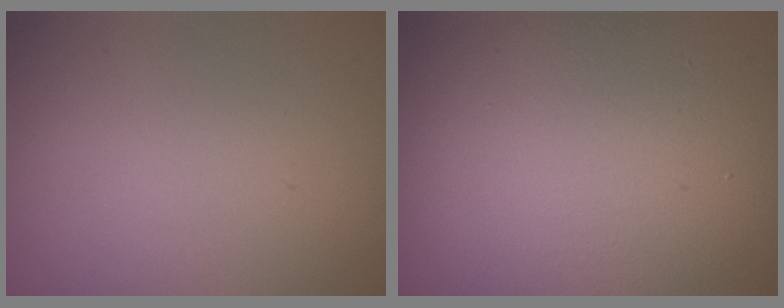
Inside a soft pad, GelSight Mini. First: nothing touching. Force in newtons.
{"total": 15.6, "press": 15.6, "slide": 1.0}